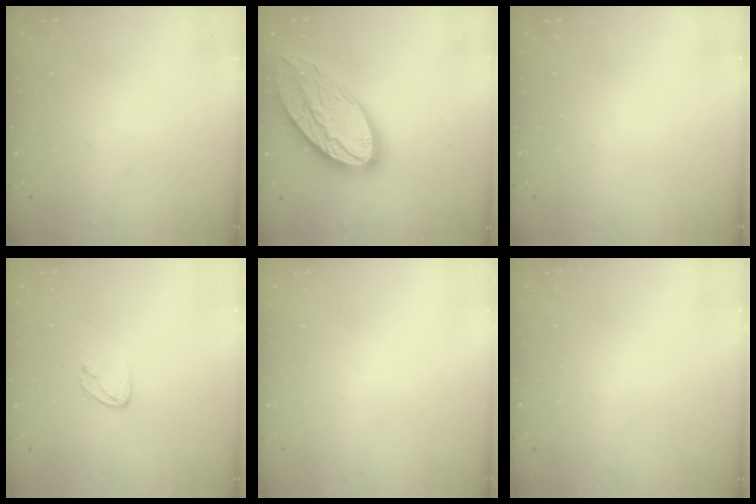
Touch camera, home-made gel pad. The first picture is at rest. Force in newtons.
{"total": 22.5, "press": 22.4, "slide": 1.8}
{"total": 0.0}
{"total": 3.1, "press": 3.1, "slide": 0.3}
{"total": 0.0}
{"total": 0.0}